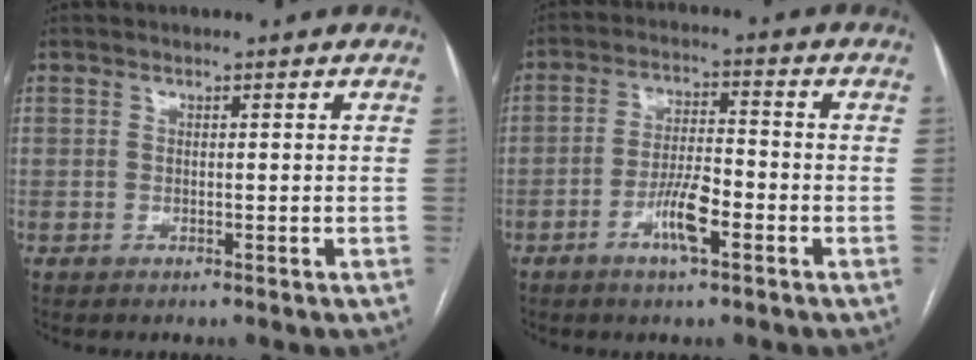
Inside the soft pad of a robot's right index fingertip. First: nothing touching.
{"total": 6.8, "force": [-3.2, 1.4, 5.9], "torque": [-0.111, 0.002, -0.055]}